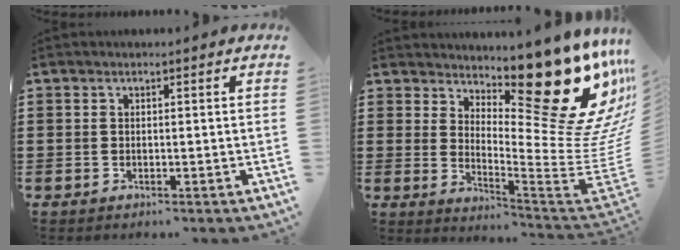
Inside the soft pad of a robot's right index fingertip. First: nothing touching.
{"total": 20.6, "force": [12.6, 6.5, 14.9], "torque": [-0.189, -0.108, 0.207]}